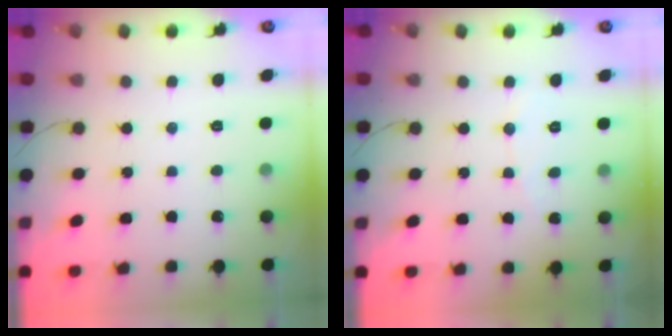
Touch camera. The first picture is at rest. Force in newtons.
{"total": 3.0, "press": 3.0, "slide": 0.3}